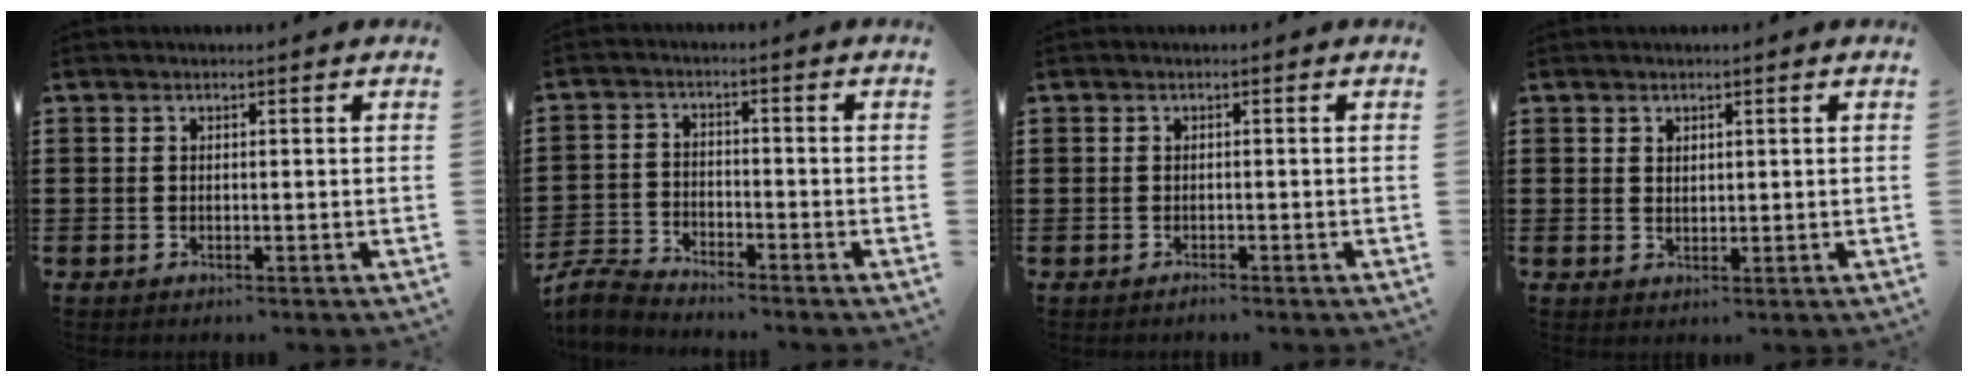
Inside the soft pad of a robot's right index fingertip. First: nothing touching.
{"total": 4.0, "force": [-3.9, 0.5, 0.5], "torque": [-0.036, -0.006, -0.088]}
{"total": 0.7, "force": [-0.7, 0.1, -0.1], "torque": [0.000, 0.002, -0.015]}
{"total": 1.3, "force": [1.1, 0.6, 0.2], "torque": [-0.005, 0.002, 0.022]}